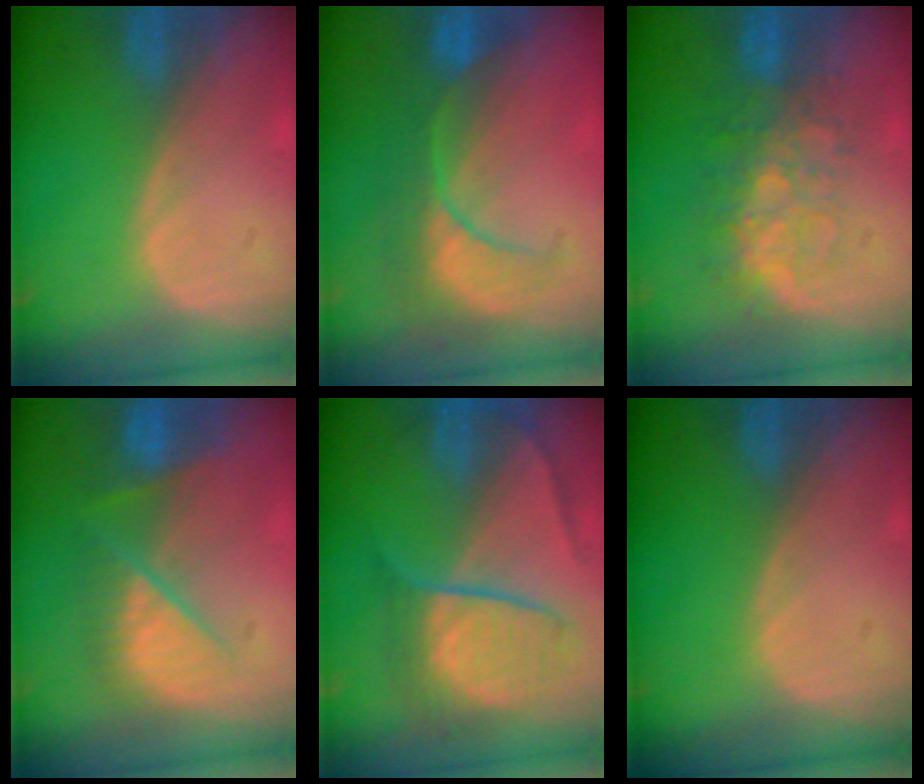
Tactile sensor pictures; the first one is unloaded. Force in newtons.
{"total": 8.4, "press": 8.1, "slide": 2.2}
{"total": 8.0, "press": 7.3, "slide": 3.2}
{"total": 7.7, "press": 7.5, "slide": 1.7}
{"total": 7.9, "press": 7.9, "slide": 0.6}
{"total": 0.0}